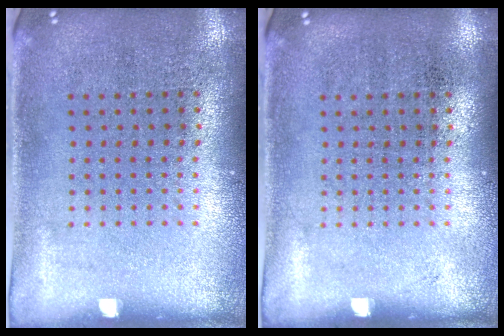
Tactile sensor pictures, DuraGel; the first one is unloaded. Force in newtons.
{"total": 0.0}